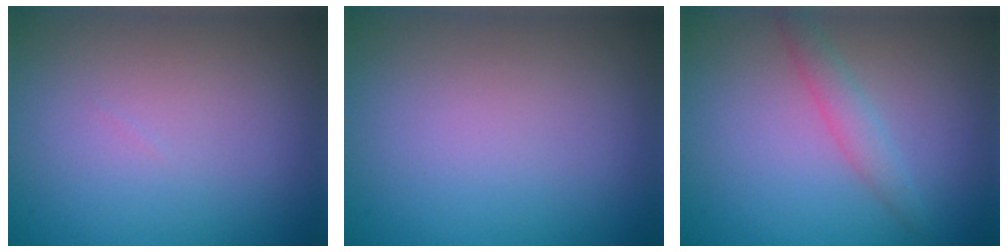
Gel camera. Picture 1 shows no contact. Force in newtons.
{"total": 0.0}
{"total": 1.9, "press": 1.9, "slide": 0.1}